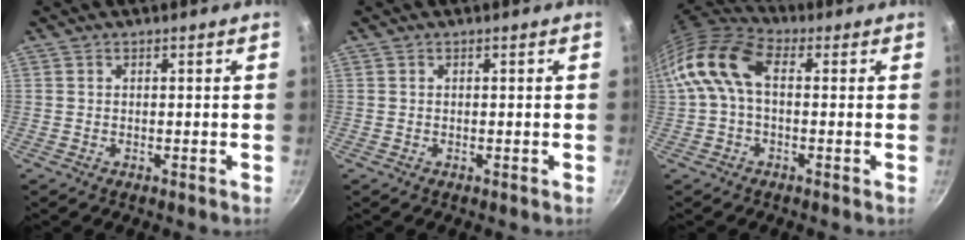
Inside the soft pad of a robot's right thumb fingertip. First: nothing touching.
{"total": 0.0}
{"total": 12.5, "force": [1.4, 7.4, 10.0], "torque": [-0.206, 0.037, 0.015]}